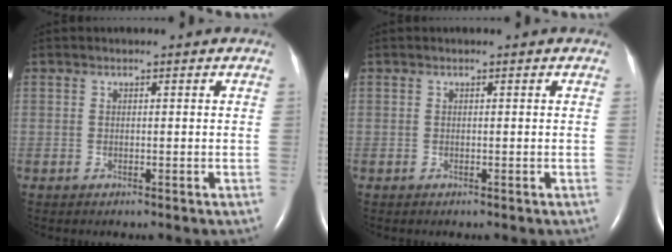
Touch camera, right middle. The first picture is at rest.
{"total": 0.0}